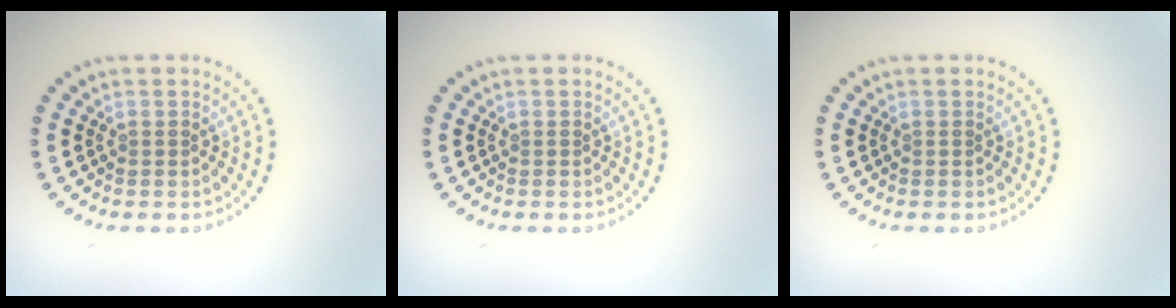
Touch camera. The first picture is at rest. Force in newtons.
{"total": 0.0}
{"total": 0.0}